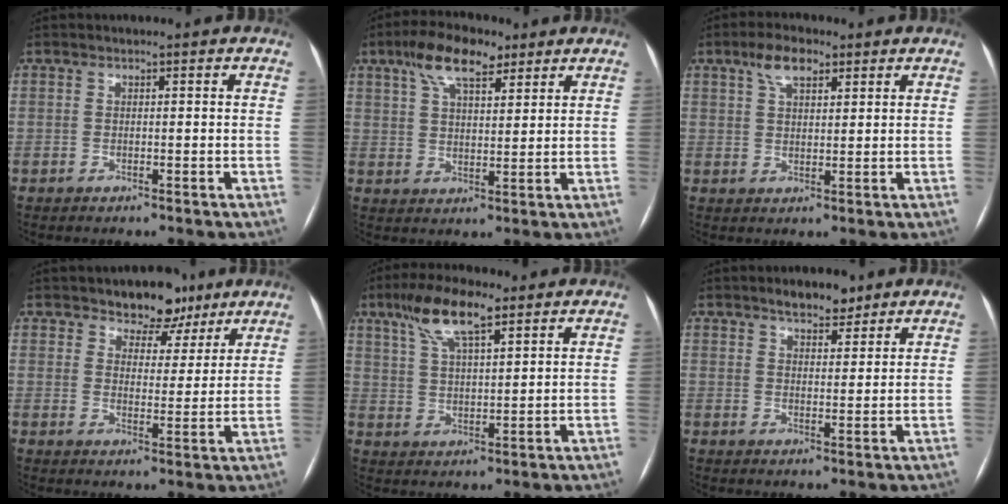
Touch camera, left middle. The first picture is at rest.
{"total": 9.0, "force": [5.7, 3.4, 6.1], "torque": [-0.119, 0.022, 0.102]}
{"total": 5.0, "force": [3.0, 2.1, 3.3], "torque": [-0.068, 0.015, 0.056]}
{"total": 7.0, "force": [5.3, 4.1, 2.1], "torque": [-0.016, 0.005, 0.079]}
{"total": 9.2, "force": [5.9, 2.1, 6.8], "torque": [-0.140, 0.018, 0.111]}
{"total": 4.7, "force": [3.7, 1.9, 2.2], "torque": [-0.035, 0.003, 0.059]}